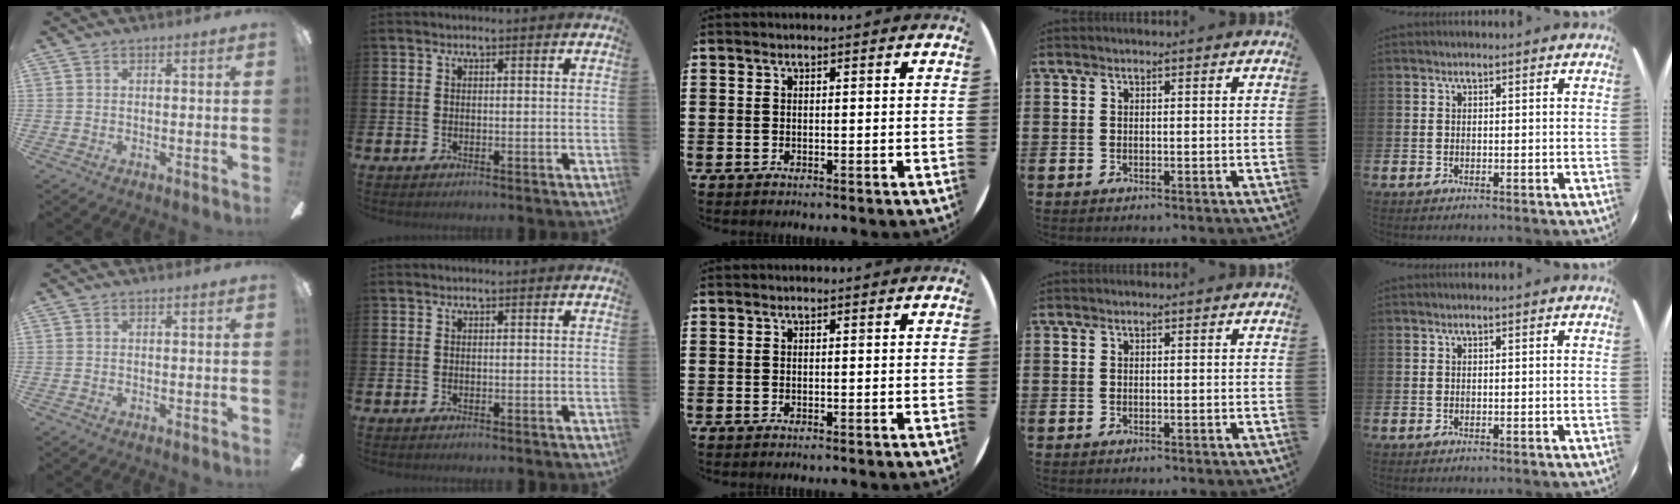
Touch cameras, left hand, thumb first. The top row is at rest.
{}